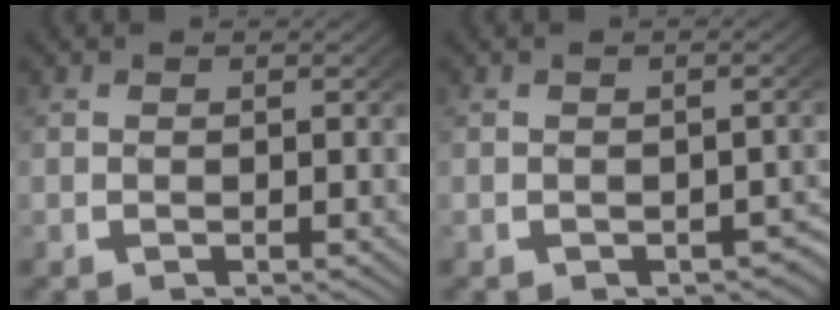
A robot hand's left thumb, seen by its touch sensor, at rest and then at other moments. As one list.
[{"total": 1.8, "force": [-1.3, 0.9, 0.8], "torque": [-0.003, -0.007, -0.016]}]